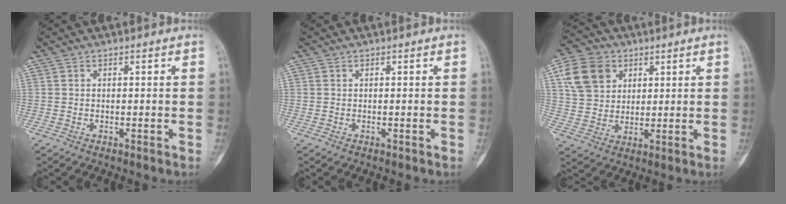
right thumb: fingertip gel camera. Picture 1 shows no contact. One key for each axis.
{"total": 0.0}
{"total": 11.2, "fx": 4.2, "fy": 8.9, "fz": 5.3, "tx": -0.083, "ty": -0.002, "tz": 0.078}